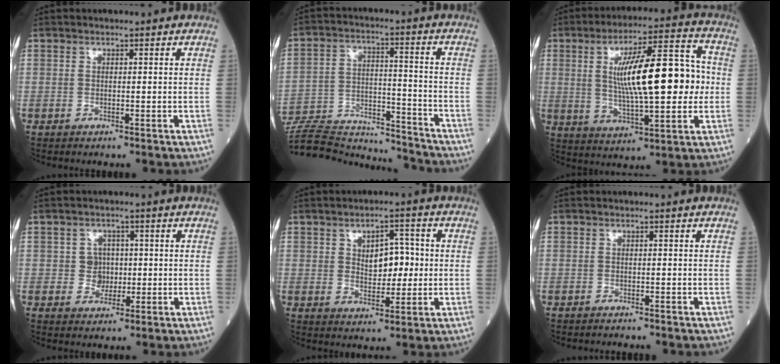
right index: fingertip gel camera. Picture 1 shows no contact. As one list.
[{"total": 20.7, "force": [-19.9, 3.4, 4.4], "torque": [-0.115, 0.012, -0.306]}, {"total": 16.8, "force": [1.2, 3.8, 16.3], "torque": [-0.270, 0.026, 0.022]}, {"total": 2.9, "force": [0.1, 2.9, 0.7], "torque": [-0.004, 0.008, 0.004]}, {"total": 6.0, "force": [0.7, 3.3, 5.0], "torque": [-0.073, 0.010, 0.017]}, {"total": 1.6, "force": [-1.5, 0.3, 0.3], "torque": [-0.010, -0.003, -0.018]}]